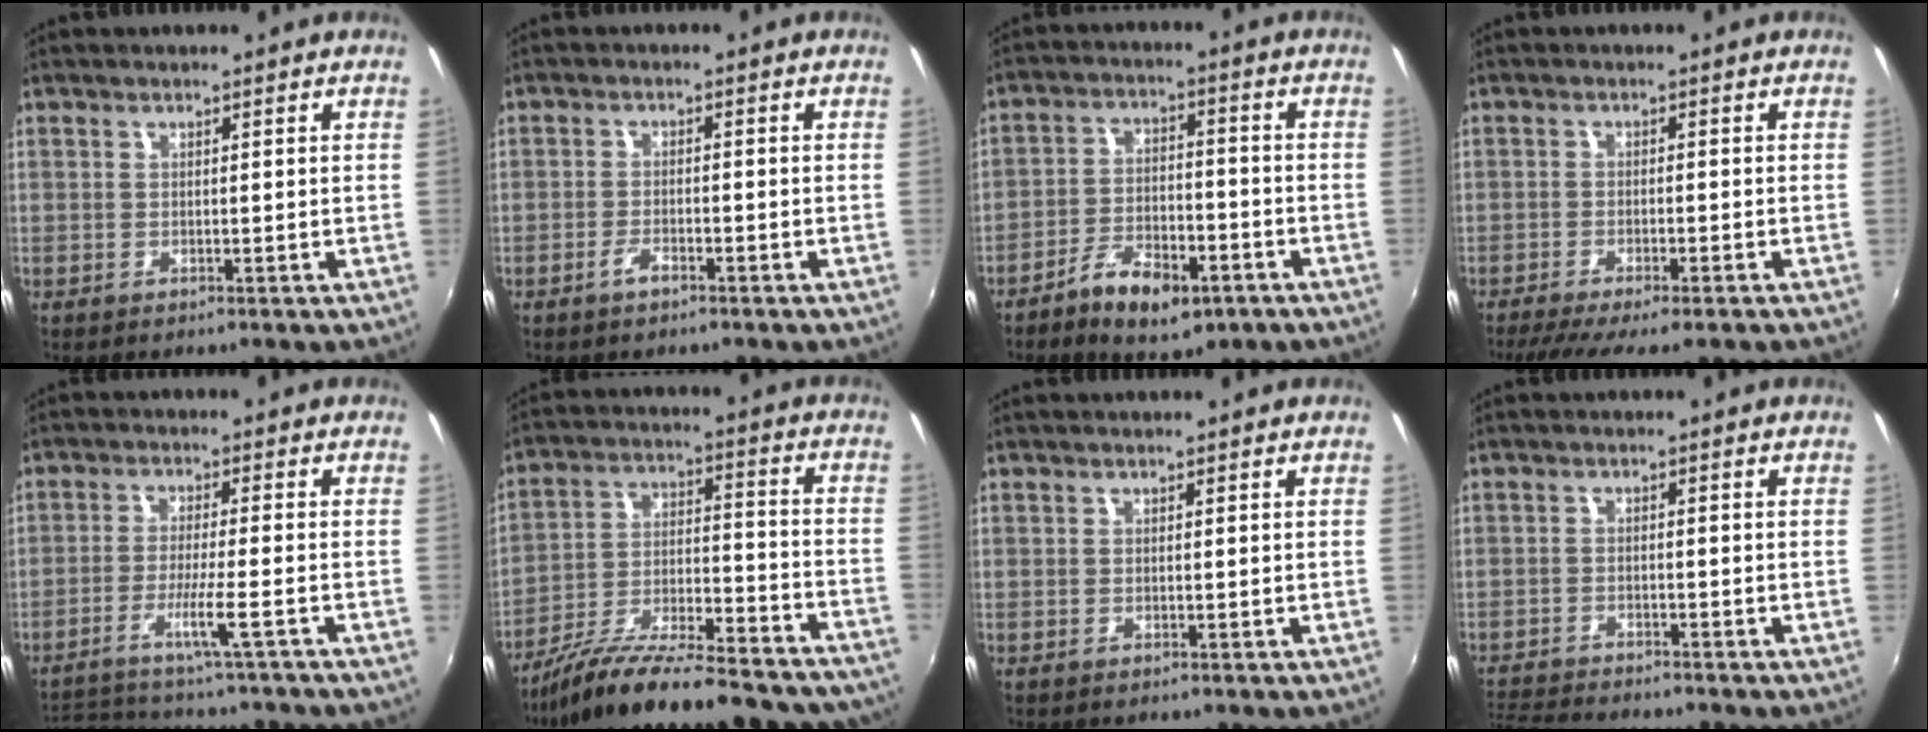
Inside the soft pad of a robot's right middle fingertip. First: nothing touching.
{"total": 2.4, "force": [-1.7, 0.9, 1.4], "torque": [-0.035, 0.000, -0.034]}
{"total": 10.0, "force": [-6.1, 4.6, 6.5], "torque": [-0.138, 0.000, -0.098]}
{"total": 8.4, "force": [-6.8, 1.0, 4.9], "torque": [-0.108, -0.033, -0.109]}
{"total": 12.4, "force": [-10.5, 0.0, 6.5], "torque": [-0.129, -0.031, -0.168]}
{"total": 28.3, "force": [-24.1, 6.8, 13.2], "torque": [-0.217, -0.019, -0.336]}
{"total": 0.0}
{"total": 7.3, "force": [-7.0, 0.6, 1.9], "torque": [-0.063, -0.019, -0.129]}